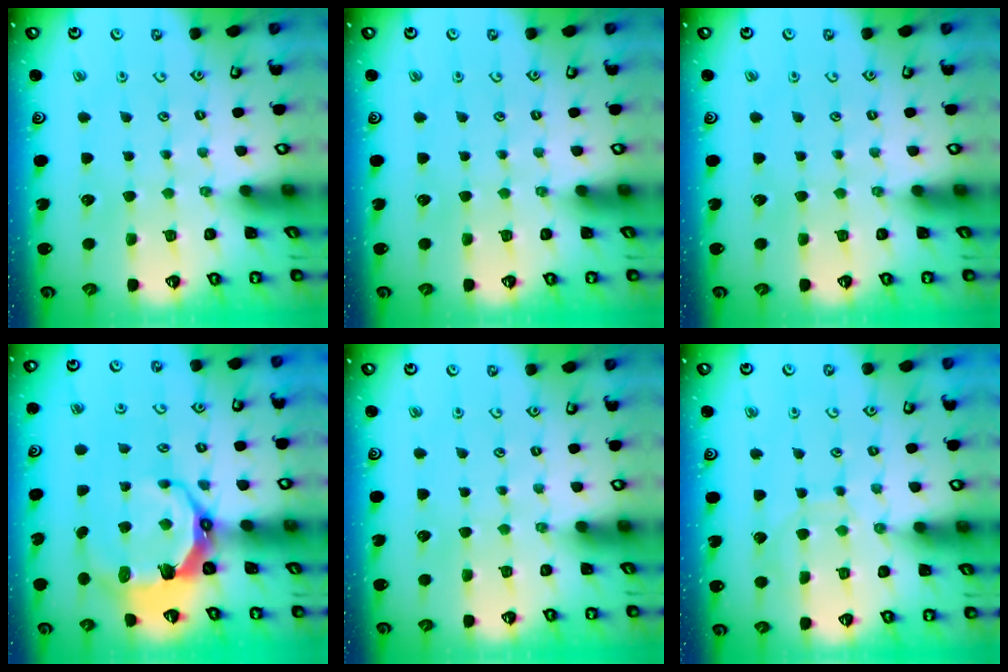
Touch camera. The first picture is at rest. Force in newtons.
{"total": 0.0}
{"total": 0.0}
{"total": 8.9, "press": 7.4, "slide": 4.8}
{"total": 0.0}
{"total": 5.3, "press": 5.3, "slide": 0.6}